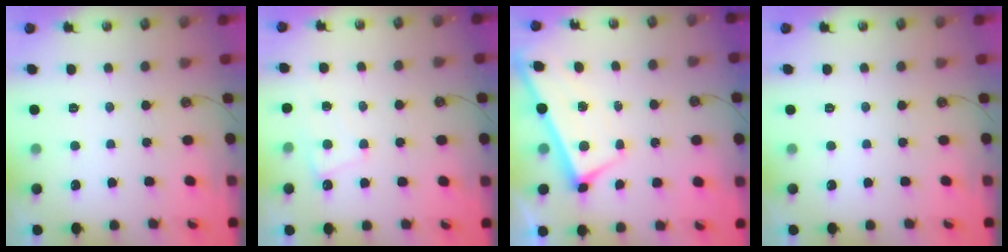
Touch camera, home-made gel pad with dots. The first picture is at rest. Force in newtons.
{"total": 1.6, "press": 1.5, "slide": 0.4}
{"total": 1.2, "press": 1.2, "slide": 0.1}
{"total": 0.0}